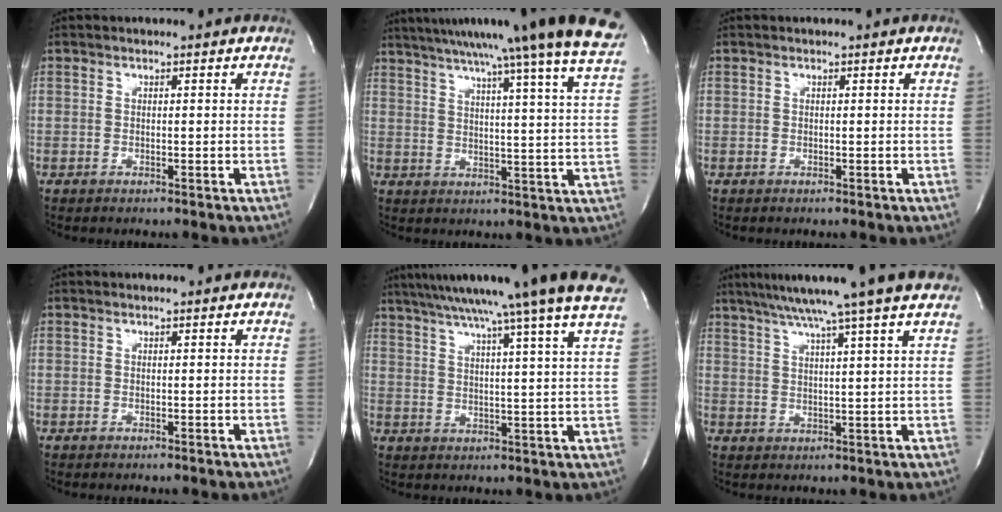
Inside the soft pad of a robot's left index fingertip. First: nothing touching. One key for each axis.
{"total": 26.3, "fx": 22.2, "fy": -1.7, "fz": 13.9, "tx": -0.229, "ty": -0.037, "tz": 0.284}
{"total": 0.0}
{"total": 0.0}
{"total": 21.8, "fx": 18.0, "fy": -2.0, "fz": 12.1, "tx": -0.208, "ty": -0.013, "tz": 0.238}
{"total": 13.5, "fx": 10.8, "fy": -1.9, "fz": 8.0, "tx": -0.132, "ty": 0.008, "tz": 0.144}